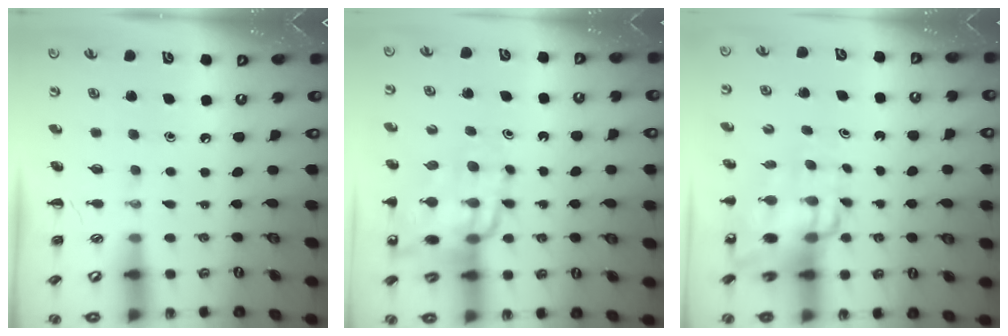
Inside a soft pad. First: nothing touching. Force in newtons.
{"total": 17.0, "press": 16.6, "slide": 3.9}
{"total": 12.0, "press": 11.5, "slide": 3.6}